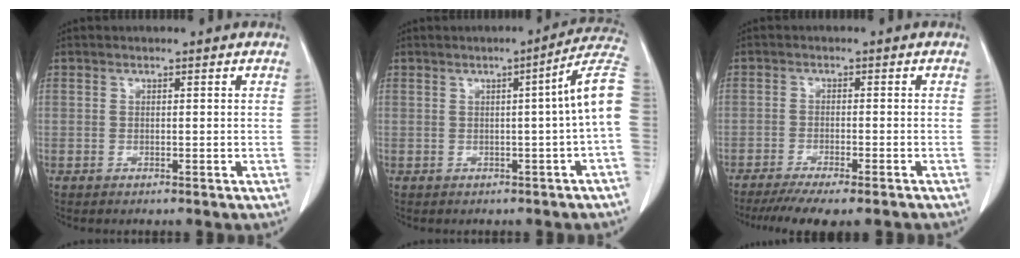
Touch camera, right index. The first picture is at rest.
{"total": 7.6, "force": [-0.3, -1.2, 7.4], "torque": [-0.080, 0.014, -0.009]}
{"total": 11.3, "force": [-9.5, 1.4, 5.8], "torque": [-0.076, -0.018, -0.137]}